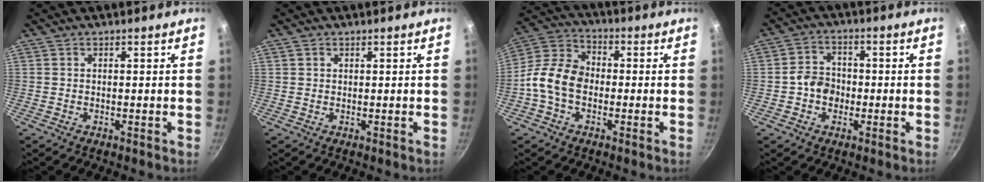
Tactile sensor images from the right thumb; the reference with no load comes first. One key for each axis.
{"total": 0.7, "fx": 0.4, "fy": 0.6, "fz": 0.2, "tx": -0.003, "ty": 0.002, "tz": 0.006}
{"total": 10.8, "fx": -2.2, "fy": 7.9, "fz": 7.1, "tx": -0.112, "ty": 0.032, "tz": -0.065}
{"total": 5.6, "fx": -1.2, "fy": 4.8, "fz": 2.7, "tx": -0.019, "ty": 0.018, "tz": -0.027}